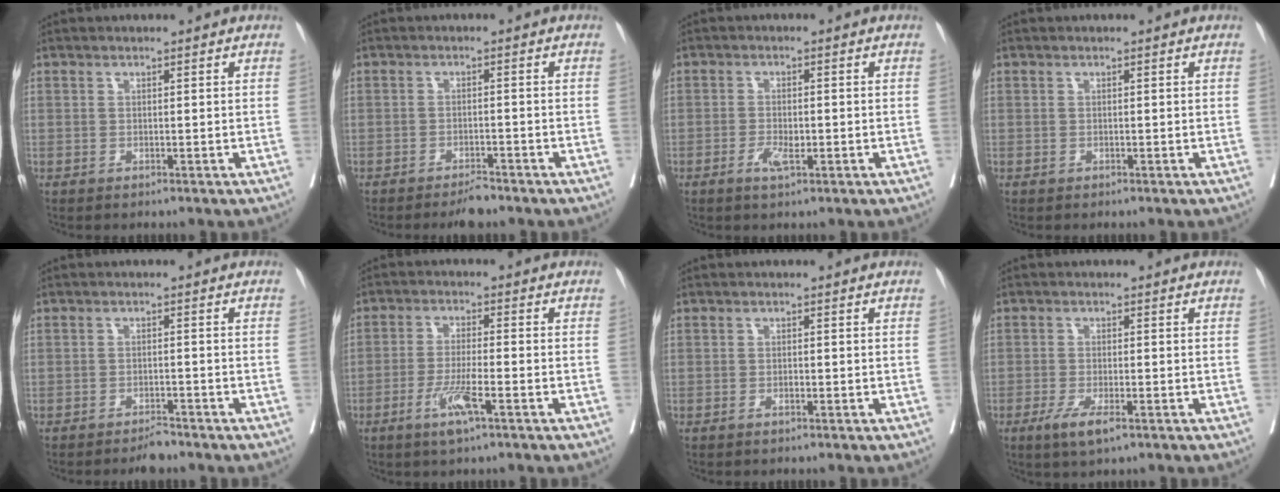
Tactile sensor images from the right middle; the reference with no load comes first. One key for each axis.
{"total": 2.6, "fx": -2.3, "fy": 0.3, "fz": 1.2, "tx": -0.024, "ty": -0.004, "tz": -0.036}
{"total": 2.7, "fx": -1.1, "fy": 0.9, "fz": 2.3, "tx": -0.042, "ty": 0.001, "tz": -0.017}
{"total": 0.0}
{"total": 2.3, "fx": -2.1, "fy": 0.4, "fz": 0.9, "tx": -0.018, "ty": -0.004, "tz": -0.033}
{"total": 5.9, "fx": -2.9, "fy": 0.4, "fz": 5.1, "tx": -0.099, "ty": -0.008, "tz": -0.054}
{"total": 0.7, "fx": -0.4, "fy": 0.2, "fz": 0.6, "tx": -0.012, "ty": 0.001, "tz": -0.008}
{"total": 4.3, "fx": -2.4, "fy": 1.0, "fz": 3.4, "tx": -0.069, "ty": -0.008, "tz": -0.039}